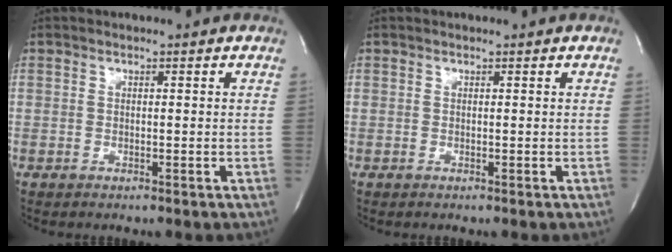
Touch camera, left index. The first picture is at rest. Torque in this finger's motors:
{"motor_torque": [-0.05, 0.05, -0.10, -0.03]}